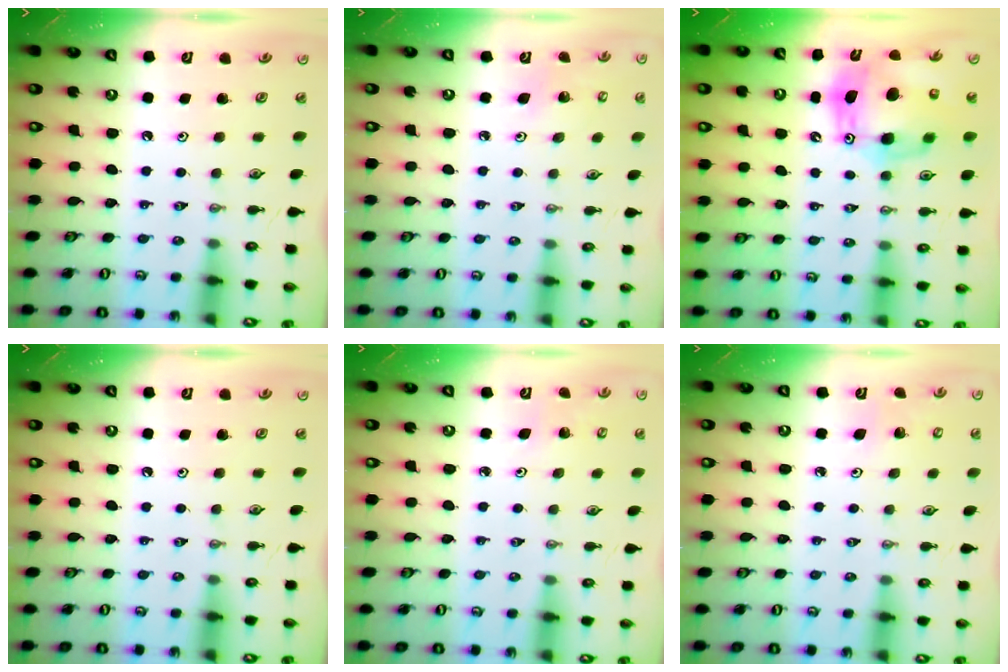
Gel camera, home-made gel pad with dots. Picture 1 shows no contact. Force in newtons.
{"total": 4.1, "press": 4.1, "slide": 0.2}
{"total": 16.5, "press": 16.3, "slide": 2.7}
{"total": 0.0}
{"total": 2.3, "press": 2.3, "slide": 0.2}
{"total": 4.5, "press": 4.4, "slide": 1.2}